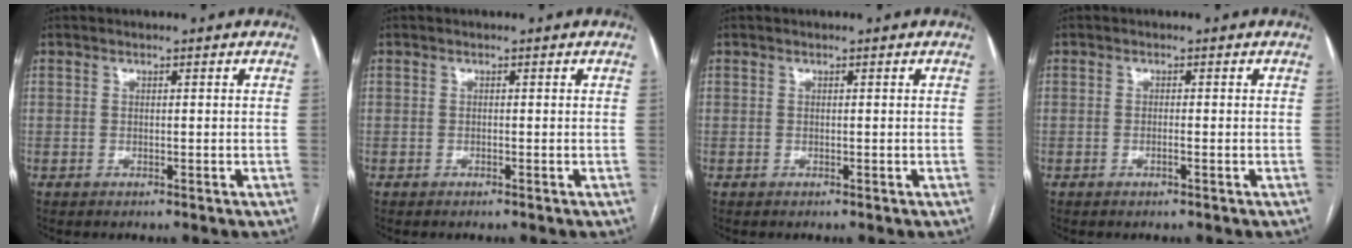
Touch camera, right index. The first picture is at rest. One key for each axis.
{"total": 0.0}
{"total": 0.0}
{"total": 0.8, "fx": -0.3, "fy": 0.0, "fz": 0.8, "tx": -0.017, "ty": 0.000, "tz": -0.005}